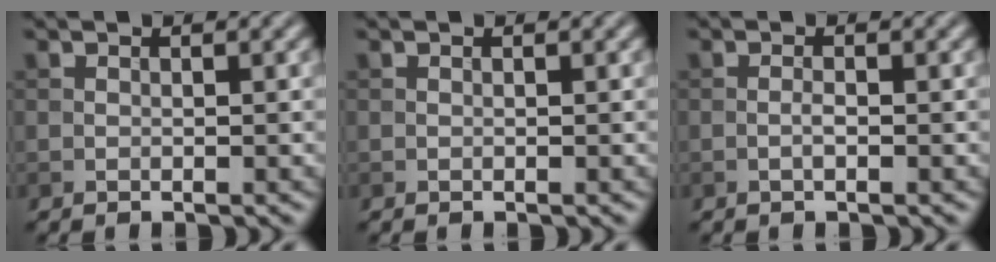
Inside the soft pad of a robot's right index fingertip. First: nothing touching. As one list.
[{"total": 0.0}, {"total": 0.8, "force": [-0.3, 0.1, 0.8], "torque": [-0.016, 0.001, -0.007]}]